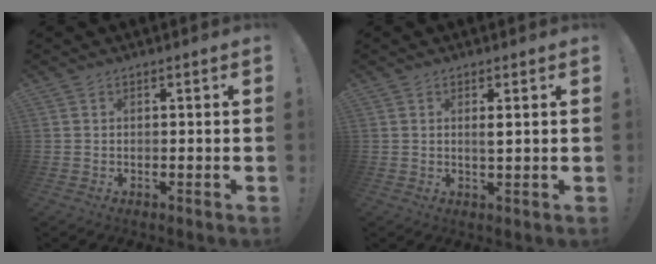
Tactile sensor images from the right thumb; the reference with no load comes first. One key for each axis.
{"total": 1.7, "fx": 0.7, "fy": 0.1, "fz": 1.6, "tx": -0.020, "ty": -0.007, "tz": 0.008}